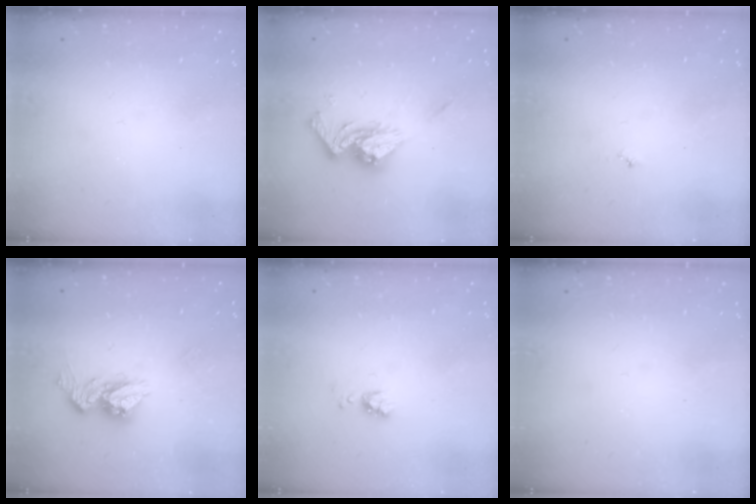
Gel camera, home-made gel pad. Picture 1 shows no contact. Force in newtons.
{"total": 13.5, "press": 13.4, "slide": 1.2}
{"total": 3.0, "press": 2.9, "slide": 0.3}
{"total": 10.7, "press": 10.6, "slide": 1.0}
{"total": 4.3, "press": 4.2, "slide": 0.7}
{"total": 0.0}